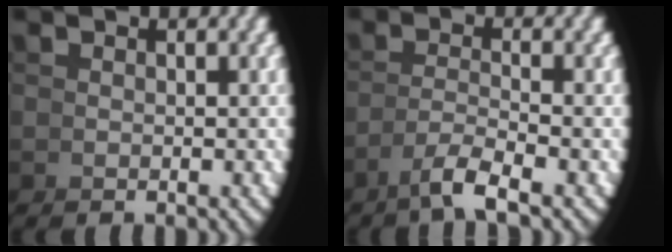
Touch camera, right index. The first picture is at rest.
{"total": 2.8, "force": [-1.6, -0.5, 2.2], "torque": [-0.038, -0.004, -0.023]}